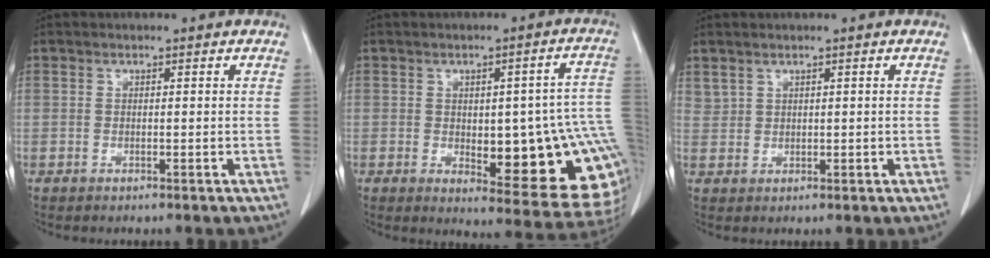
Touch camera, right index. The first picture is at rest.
{"total": 19.3, "force": [-2.5, 6.2, 18.1], "torque": [-0.144, 0.022, -0.004]}
{"total": 1.6, "force": [1.3, 0.8, 0.4], "torque": [-0.011, 0.009, 0.036]}